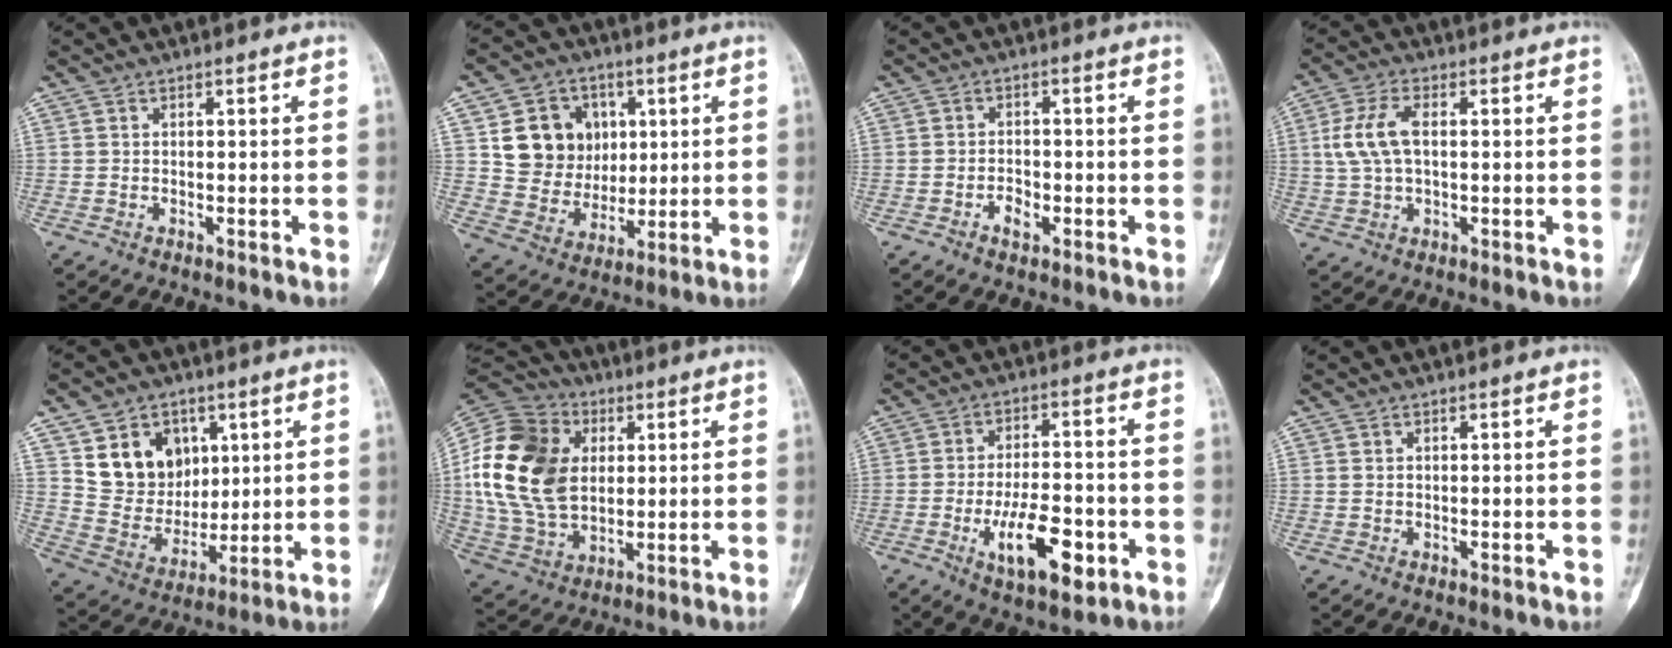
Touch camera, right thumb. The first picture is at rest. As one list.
[{"total": 13.1, "force": [3.4, 11.5, 5.3], "torque": [-0.041, -0.005, 0.071]}, {"total": 3.0, "force": [-1.5, 1.7, 2.0], "torque": [-0.023, 0.010, -0.027]}, {"total": 7.6, "force": [0.8, 3.8, 6.5], "torque": [-0.147, 0.015, 0.015]}, {"total": 13.1, "force": [5.4, 10.5, 5.7], "torque": [-0.057, -0.029, 0.110]}, {"total": 24.0, "force": [3.6, 17.3, 16.2], "torque": [-0.325, 0.003, 0.073]}, {"total": 12.7, "force": [-4.5, 5.4, 10.5], "torque": [-0.160, 0.015, -0.068]}, {"total": 0.0}]